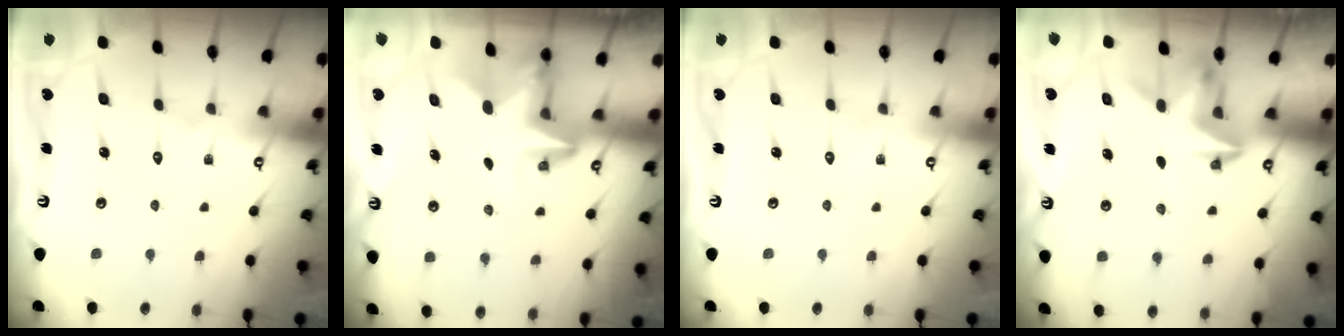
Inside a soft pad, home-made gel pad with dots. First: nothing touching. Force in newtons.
{"total": 2.9, "press": 2.9, "slide": 0.2}
{"total": 0.0}
{"total": 3.3, "press": 3.3, "slide": 0.2}